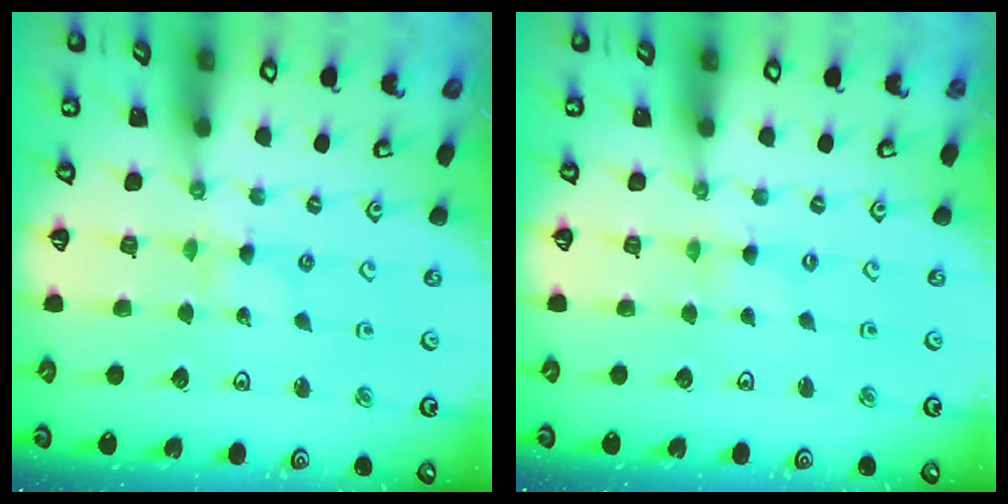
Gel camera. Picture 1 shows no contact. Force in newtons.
{"total": 0.0}